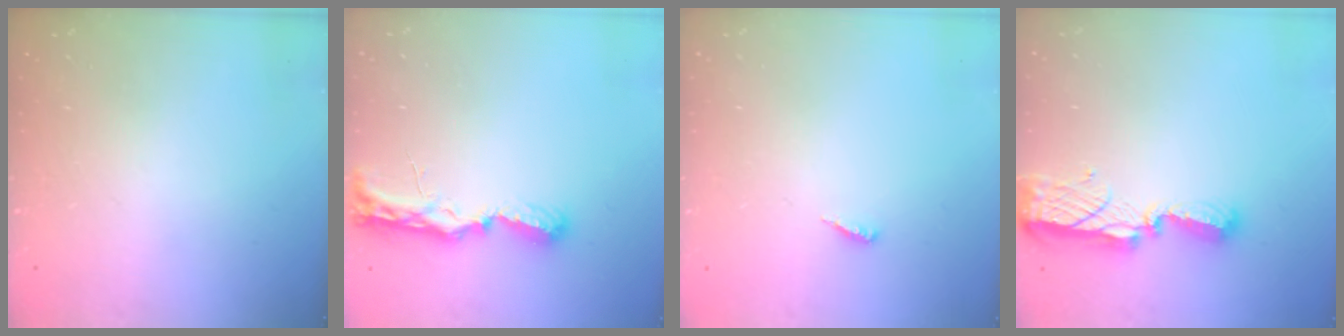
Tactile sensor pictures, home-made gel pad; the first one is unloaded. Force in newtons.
{"total": 7.7, "press": 7.7, "slide": 0.5}
{"total": 3.9, "press": 3.9, "slide": 0.3}
{"total": 8.3, "press": 8.3, "slide": 0.8}